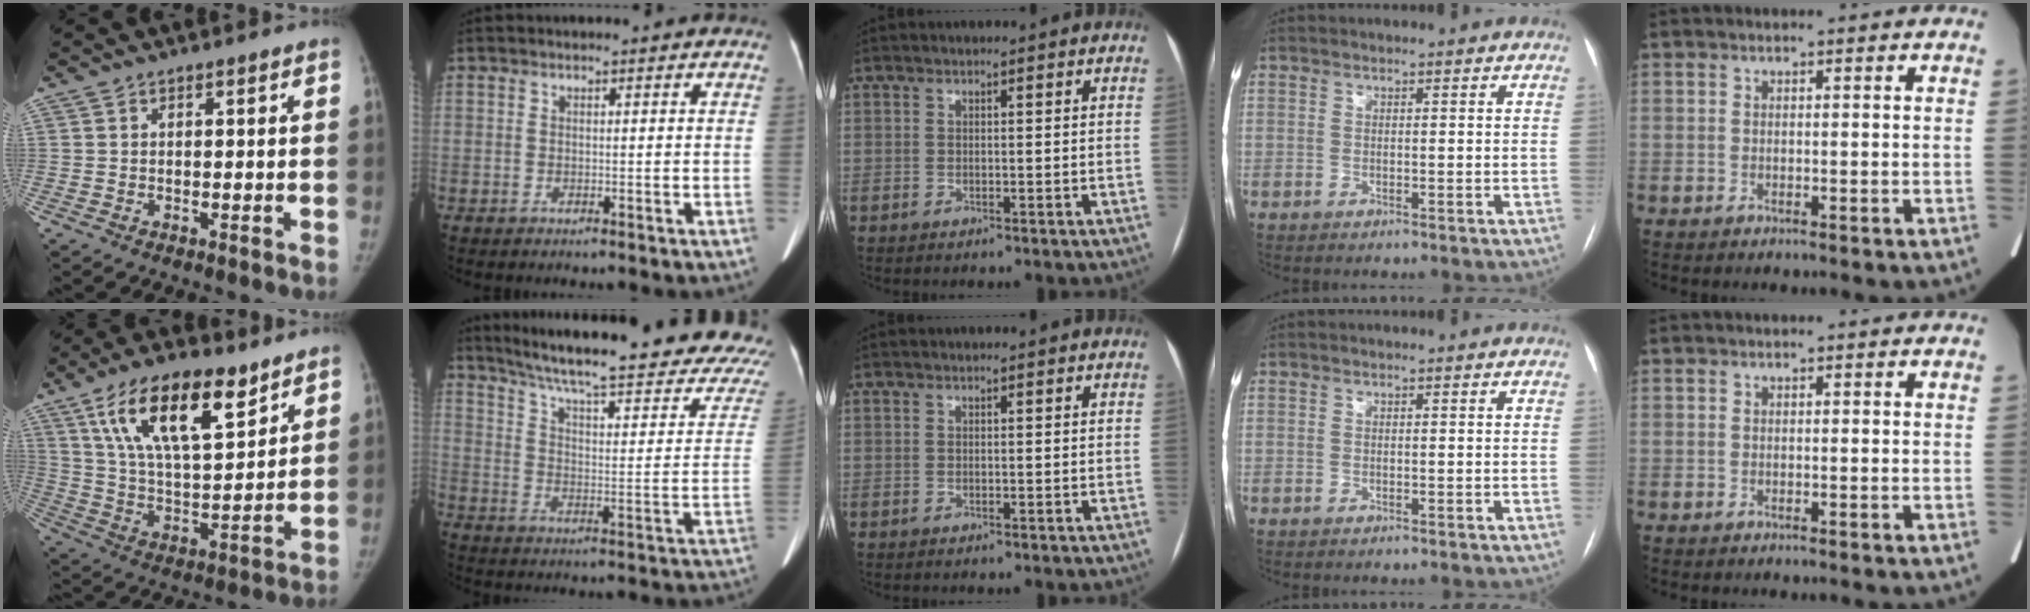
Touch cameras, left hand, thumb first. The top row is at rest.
{"thumb": {"total": 18.8, "force": [10.7, 7.5, 13.5], "torque": [-0.201, -0.042, 0.197]}, "index": {"total": 29.1, "force": [24.6, 2.8, 15.3], "torque": [-0.230, -0.055, 0.315]}}